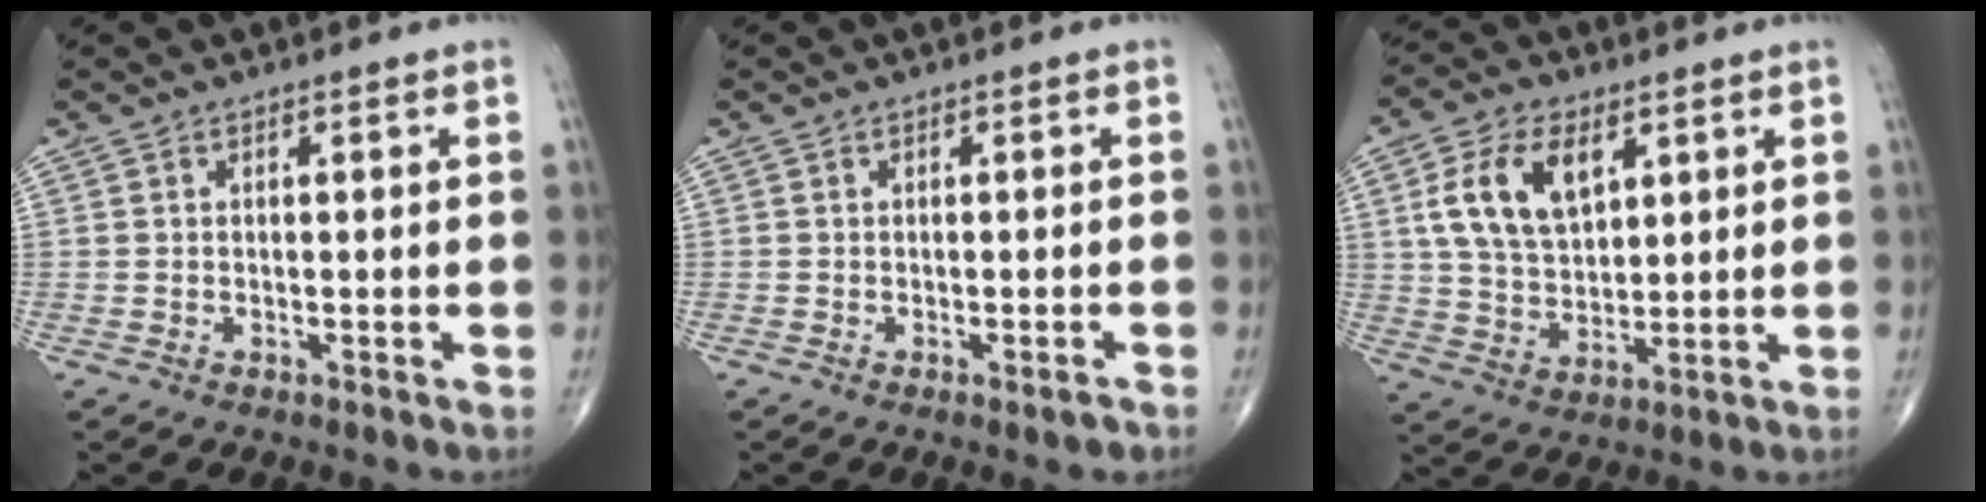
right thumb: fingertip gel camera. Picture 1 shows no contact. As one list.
[{"total": 1.4, "force": [-0.9, 0.4, 1.1], "torque": [-0.016, -0.001, -0.010]}, {"total": 12.4, "force": [4.5, 7.5, 8.8], "torque": [-0.149, -0.010, 0.089]}]